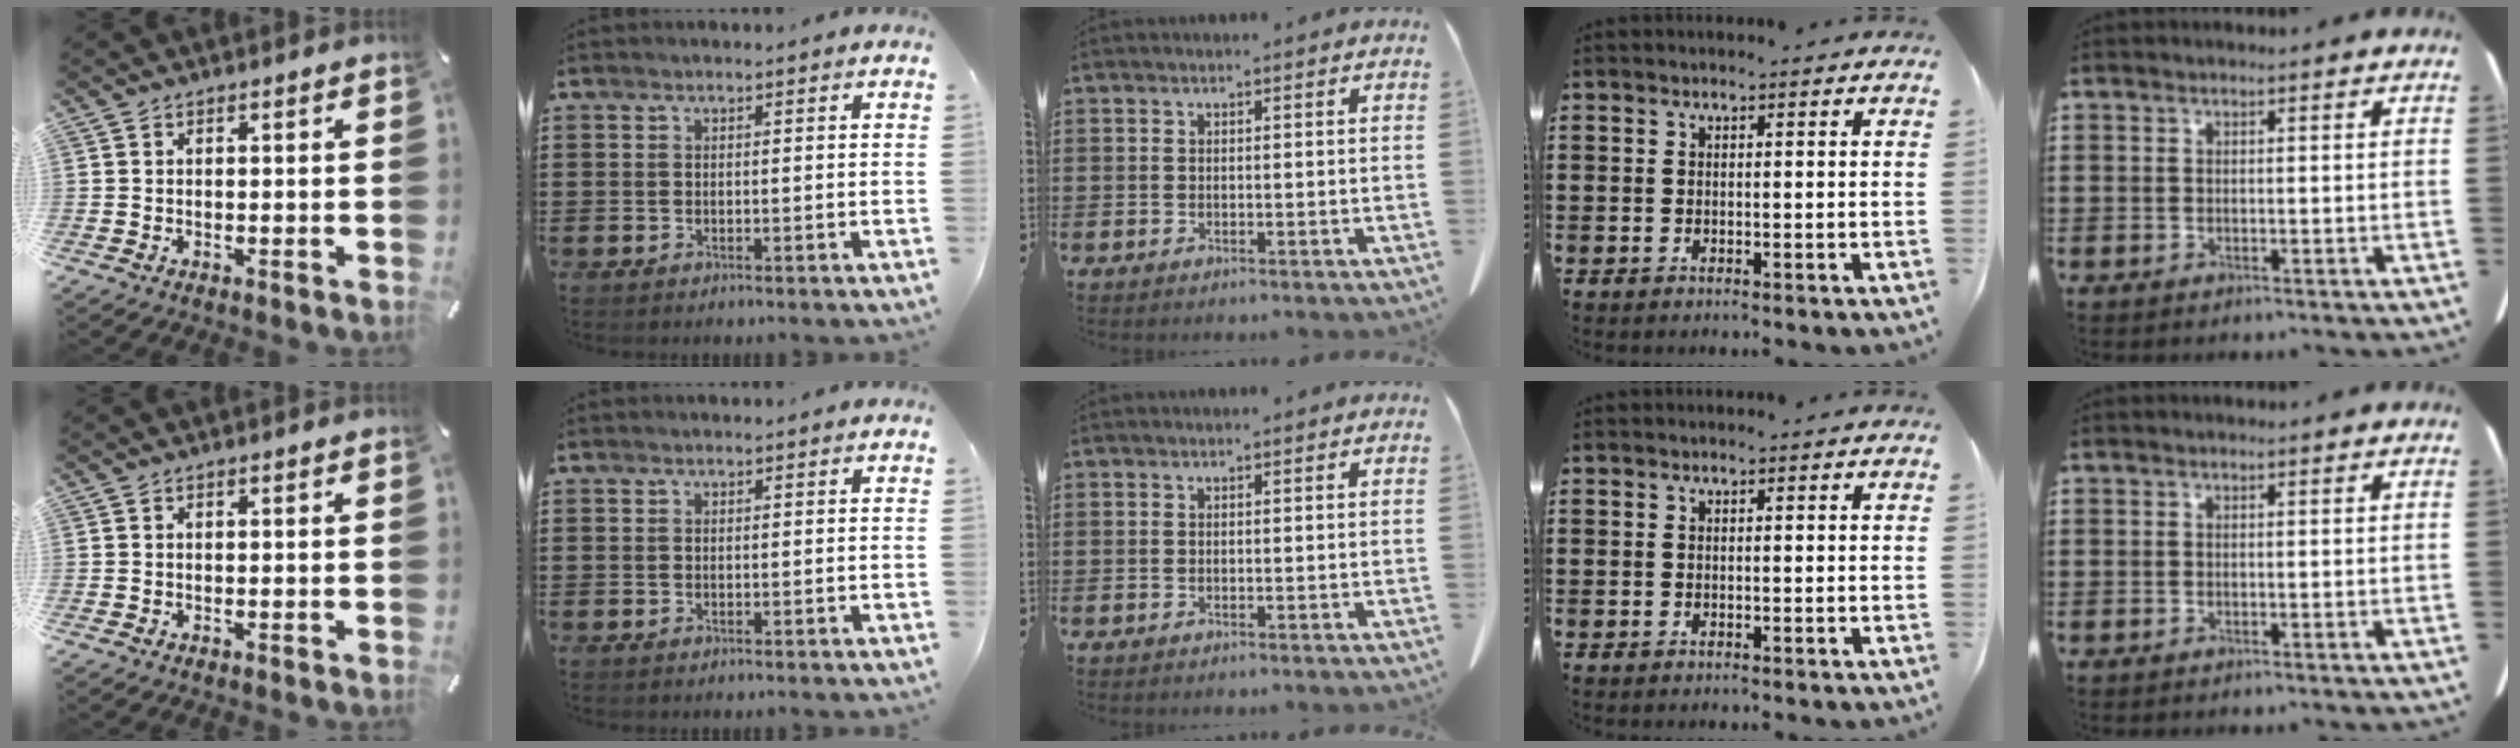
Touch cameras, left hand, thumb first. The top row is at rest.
{}